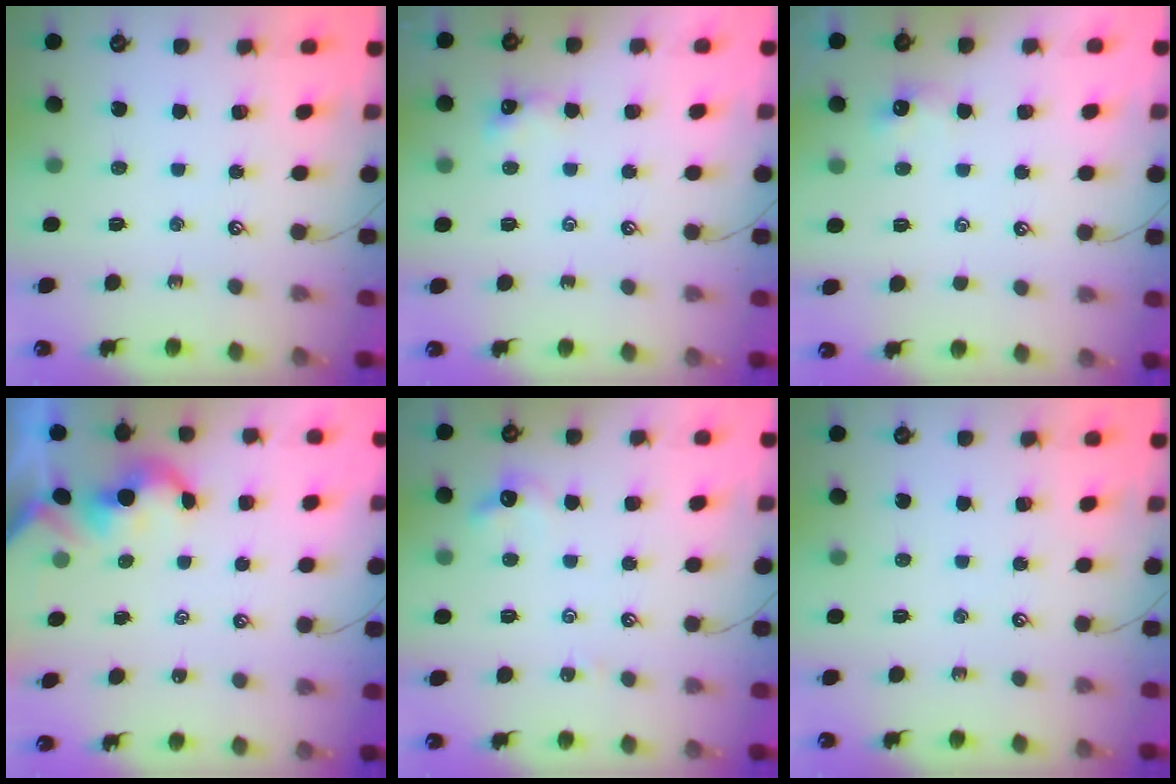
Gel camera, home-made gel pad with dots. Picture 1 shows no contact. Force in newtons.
{"total": 0.8, "press": 0.8, "slide": 0.3}
{"total": 0.0}
{"total": 2.3, "press": 2.3, "slide": 0.2}
{"total": 2.7, "press": 2.7, "slide": 0.5}
{"total": 0.0}